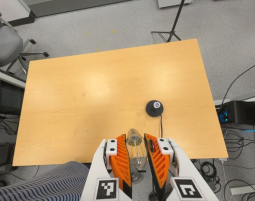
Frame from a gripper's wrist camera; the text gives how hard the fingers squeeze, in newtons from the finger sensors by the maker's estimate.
{"total": 21.8, "left": 23.6, "right": 20.0}